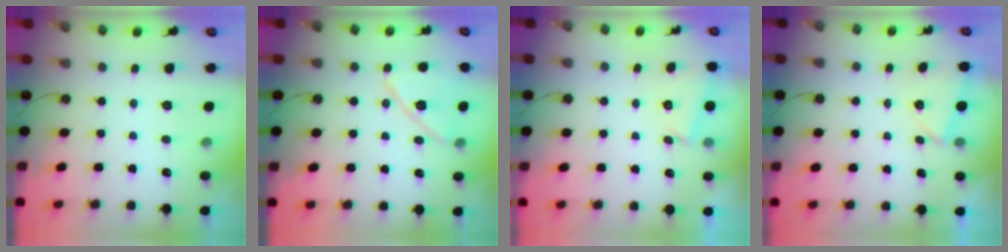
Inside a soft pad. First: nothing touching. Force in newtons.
{"total": 13.2, "press": 13.2, "slide": 0.6}
{"total": 4.8, "press": 0.8, "slide": 4.7}
{"total": 2.3, "press": 1.3, "slide": 1.9}